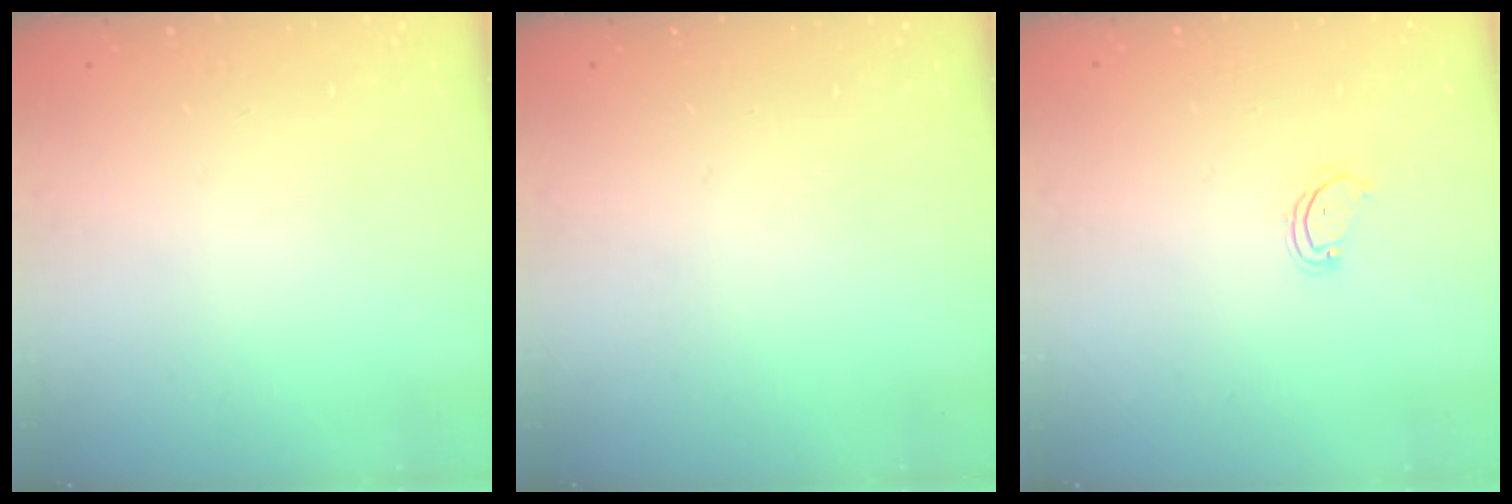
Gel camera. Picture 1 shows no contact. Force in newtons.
{"total": 0.0}
{"total": 2.9, "press": 2.9, "slide": 0.3}